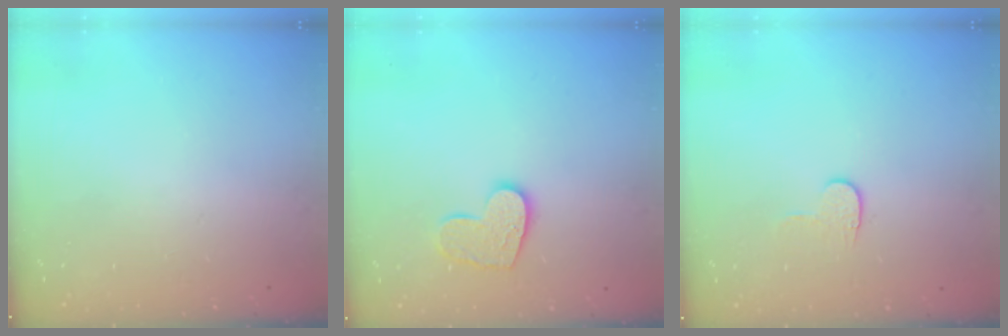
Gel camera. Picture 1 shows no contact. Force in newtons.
{"total": 11.3, "press": 11.2, "slide": 0.7}
{"total": 3.7, "press": 3.6, "slide": 0.4}